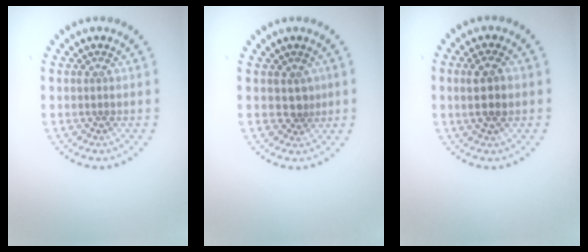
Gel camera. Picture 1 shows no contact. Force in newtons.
{"total": 1.4, "press": 1.1, "slide": 0.9}
{"total": 2.7, "press": 2.6, "slide": 0.7}